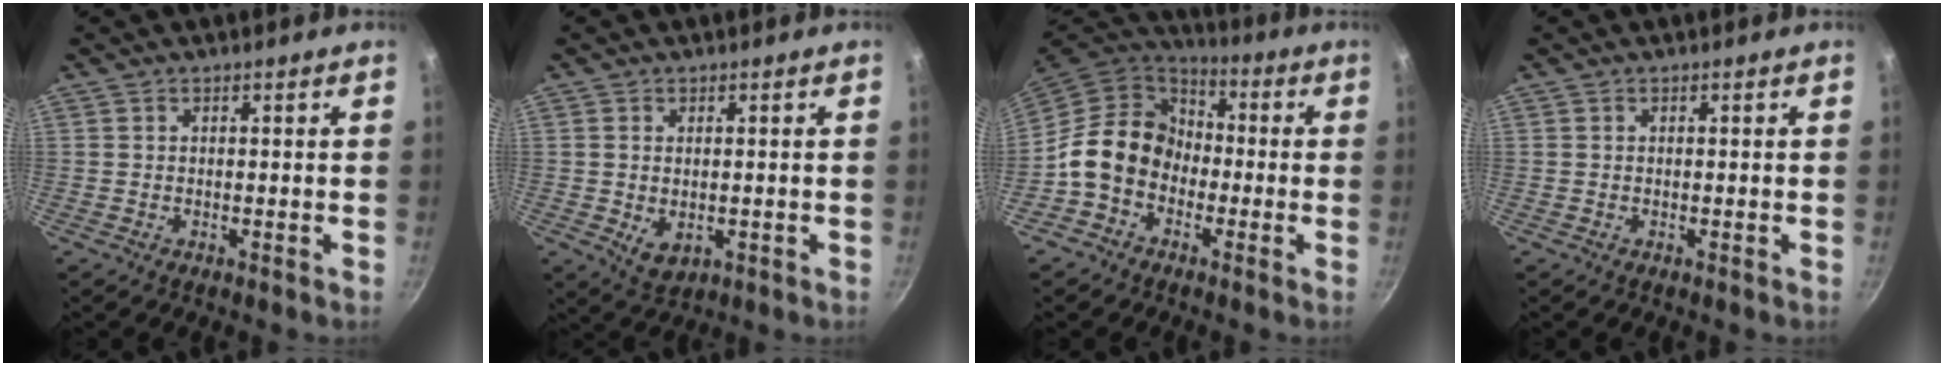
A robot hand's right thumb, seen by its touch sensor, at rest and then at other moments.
{"total": 4.6, "force": [-0.4, 3.1, 3.4], "torque": [-0.055, -0.013, 0.001]}
{"total": 13.6, "force": [-2.7, 11.2, 7.4], "torque": [-0.090, 0.045, -0.068]}
{"total": 0.0}